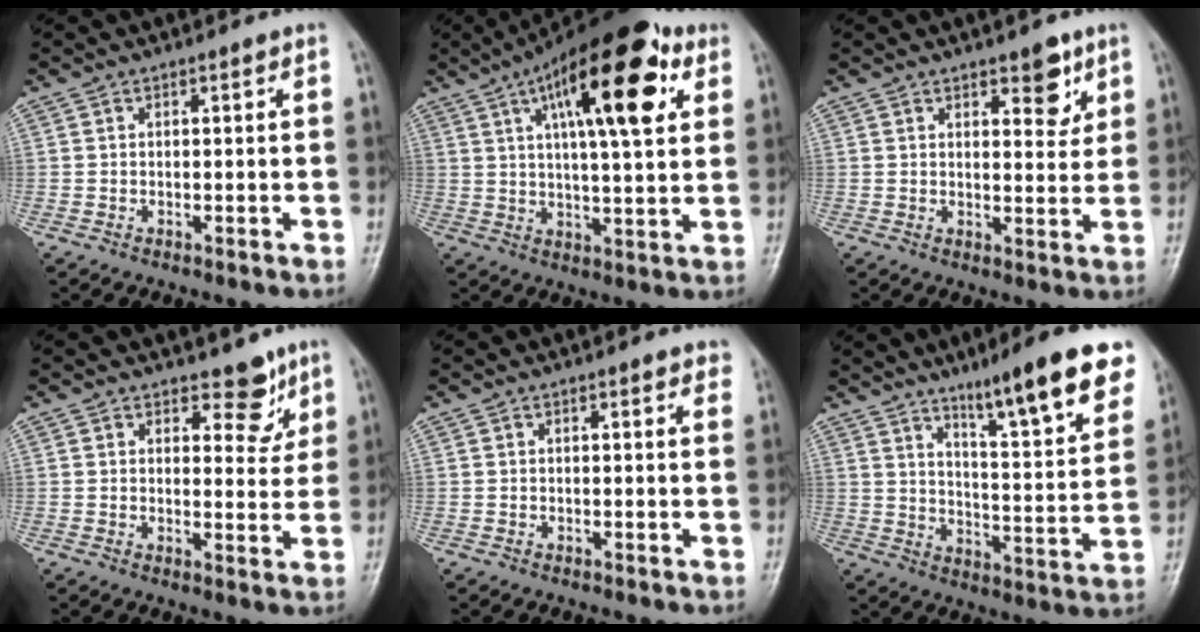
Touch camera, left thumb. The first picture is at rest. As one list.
[{"total": 20.7, "force": [8.3, 7.0, 17.6], "torque": [-0.249, -0.003, 0.120]}, {"total": 5.6, "force": [3.2, 2.6, 3.8], "torque": [-0.027, -0.019, 0.040]}, {"total": 5.5, "force": [3.9, 3.1, 2.5], "torque": [0.003, -0.025, 0.051]}, {"total": 2.2, "force": [1.6, 0.7, 1.3], "torque": [-0.003, 0.001, 0.014]}, {"total": 17.1, "force": [11.2, 2.6, 12.7], "torque": [-0.155, -0.059, 0.169]}]